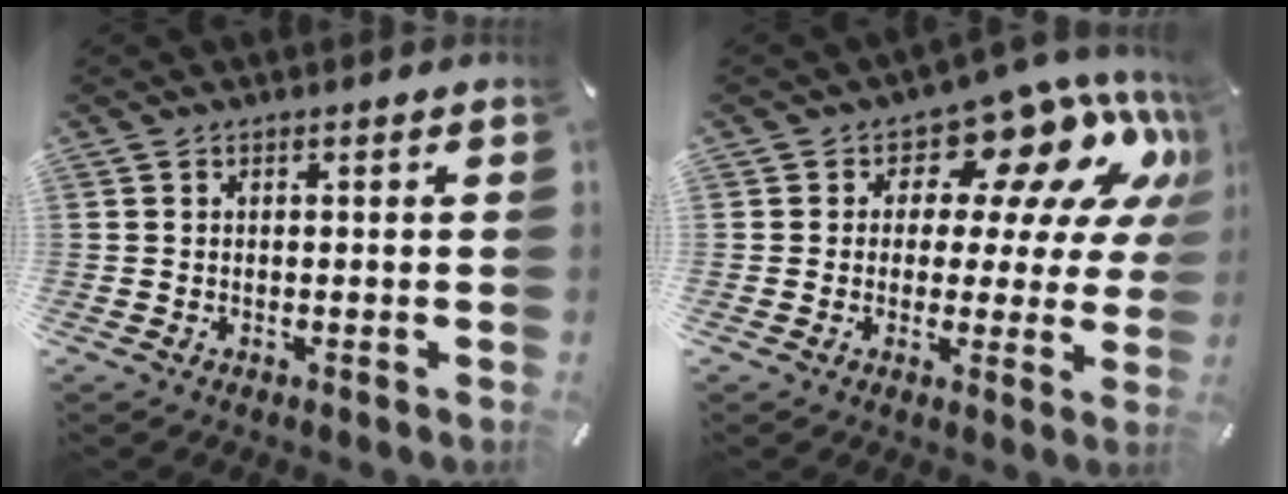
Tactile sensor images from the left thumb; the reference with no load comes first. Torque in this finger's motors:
{"motor_torque": [0.54, 0.41, 0.71, 0.29, 0.06]}